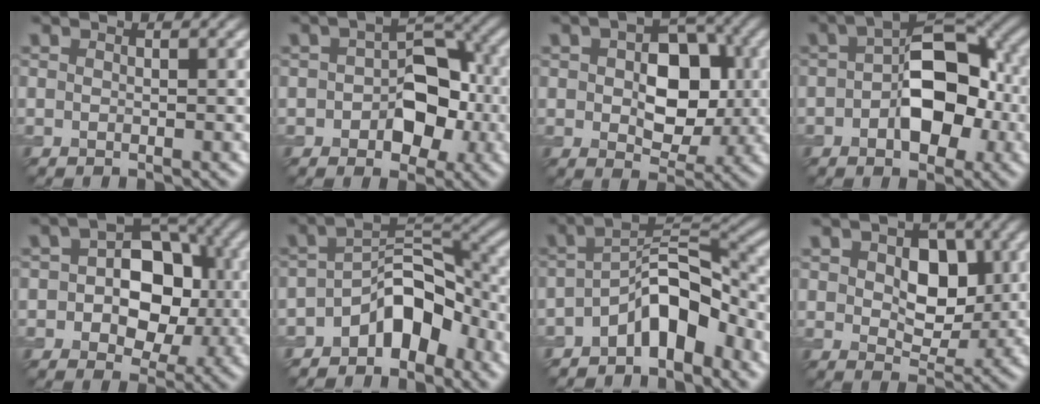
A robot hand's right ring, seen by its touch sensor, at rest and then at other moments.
{"total": 5.8, "force": [-1.0, 3.8, 4.2], "torque": [-0.055, 0.009, -0.016]}
{"total": 7.3, "force": [0.6, 4.8, 5.5], "torque": [-0.084, 0.003, 0.012]}
{"total": 7.6, "force": [-0.8, 4.2, 6.3], "torque": [-0.094, 0.016, -0.019]}
{"total": 7.5, "force": [0.3, 5.3, 5.3], "torque": [-0.064, 0.015, -0.002]}
{"total": 6.2, "force": [-3.4, 3.2, 4.0], "torque": [-0.051, 0.015, -0.067]}
{"total": 6.2, "force": [-3.3, 2.5, 4.6], "torque": [-0.071, 0.015, -0.063]}
{"total": 5.5, "force": [1.2, 3.6, 3.9], "torque": [-0.066, -0.001, 0.021]}